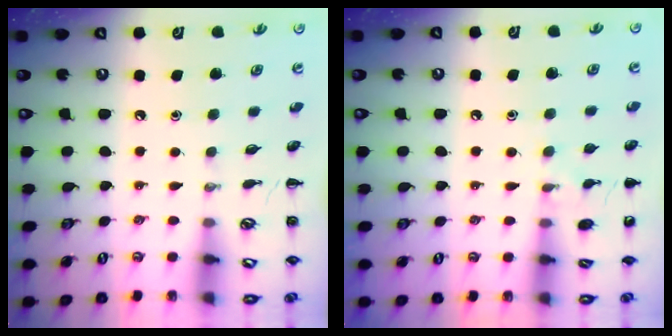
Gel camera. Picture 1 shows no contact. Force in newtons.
{"total": 7.6, "press": 7.3, "slide": 2.0}